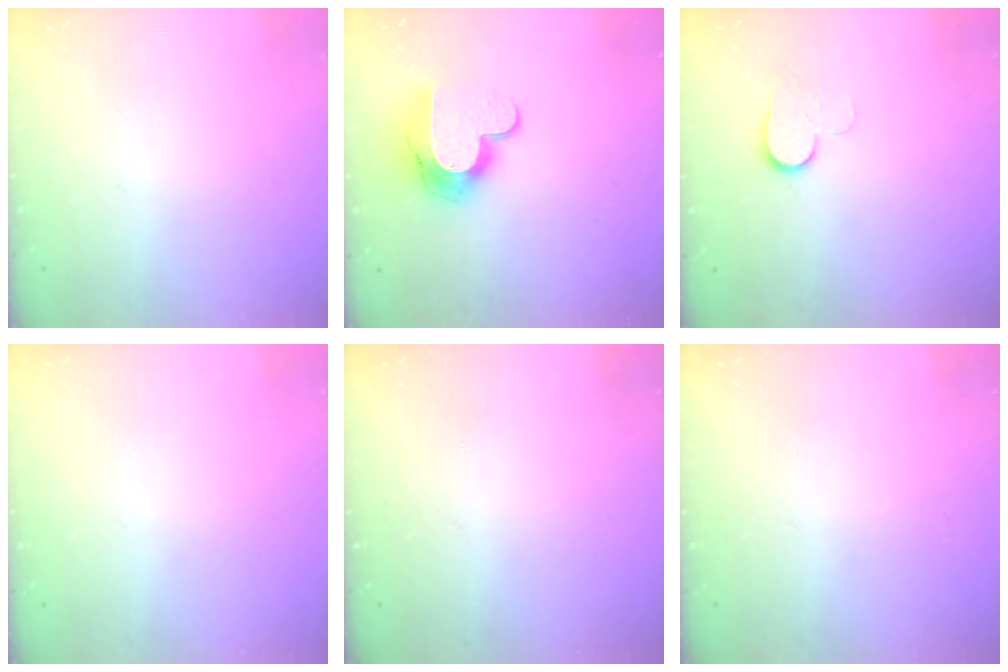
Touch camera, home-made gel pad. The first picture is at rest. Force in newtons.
{"total": 12.3, "press": 12.2, "slide": 1.0}
{"total": 7.4, "press": 7.4, "slide": 0.8}
{"total": 0.0}
{"total": 0.0}
{"total": 0.0}